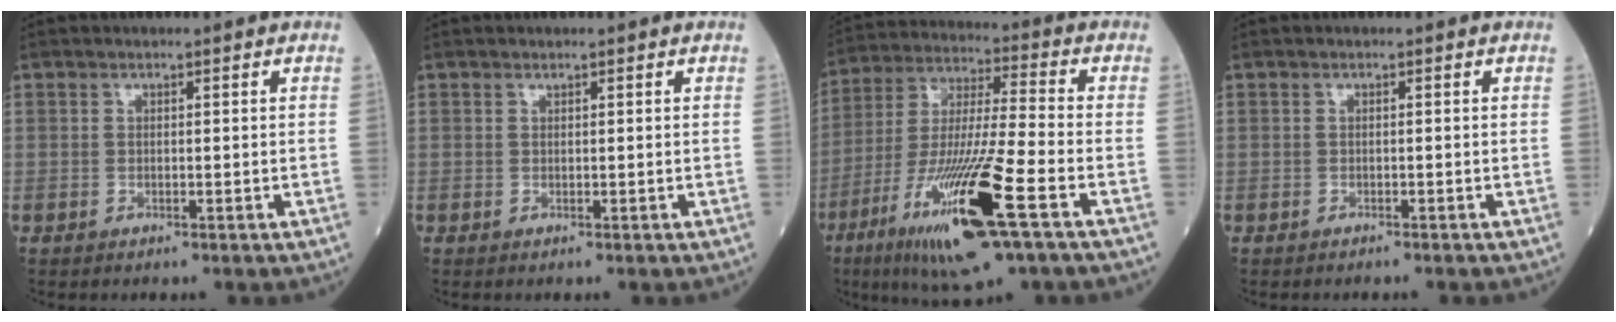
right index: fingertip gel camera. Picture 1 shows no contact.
{"total": 0.0}
{"total": 19.5, "force": [-8.9, 1.2, 17.3], "torque": [-0.354, -0.040, -0.160]}
{"total": 0.7, "force": [-0.7, 0.1, 0.3], "torque": [-0.006, -0.001, -0.011]}